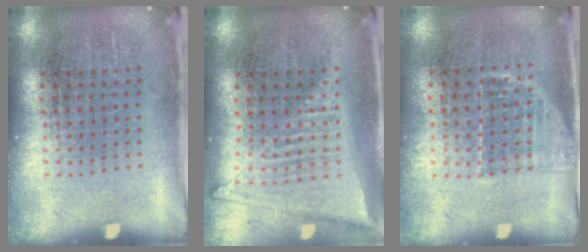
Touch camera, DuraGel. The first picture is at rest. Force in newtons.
{"total": 1.4, "press": 1.3, "slide": 0.3}
{"total": 1.2, "press": 1.0, "slide": 0.7}